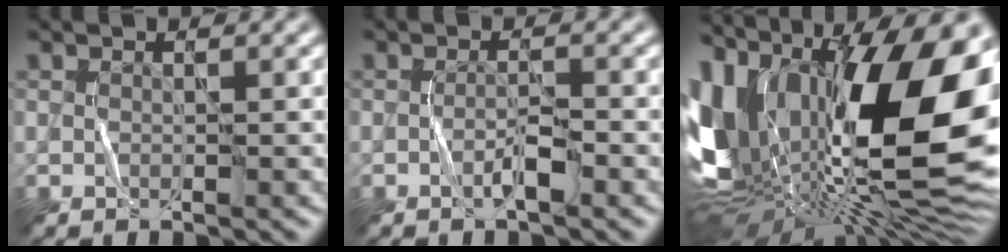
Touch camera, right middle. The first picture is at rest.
{"total": 1.3, "force": [-1.0, -0.1, 0.8], "torque": [-0.016, 0.013, -0.015]}
{"total": 21.1, "force": [3.9, 11.3, 17.4], "torque": [-0.310, -0.005, 0.064]}